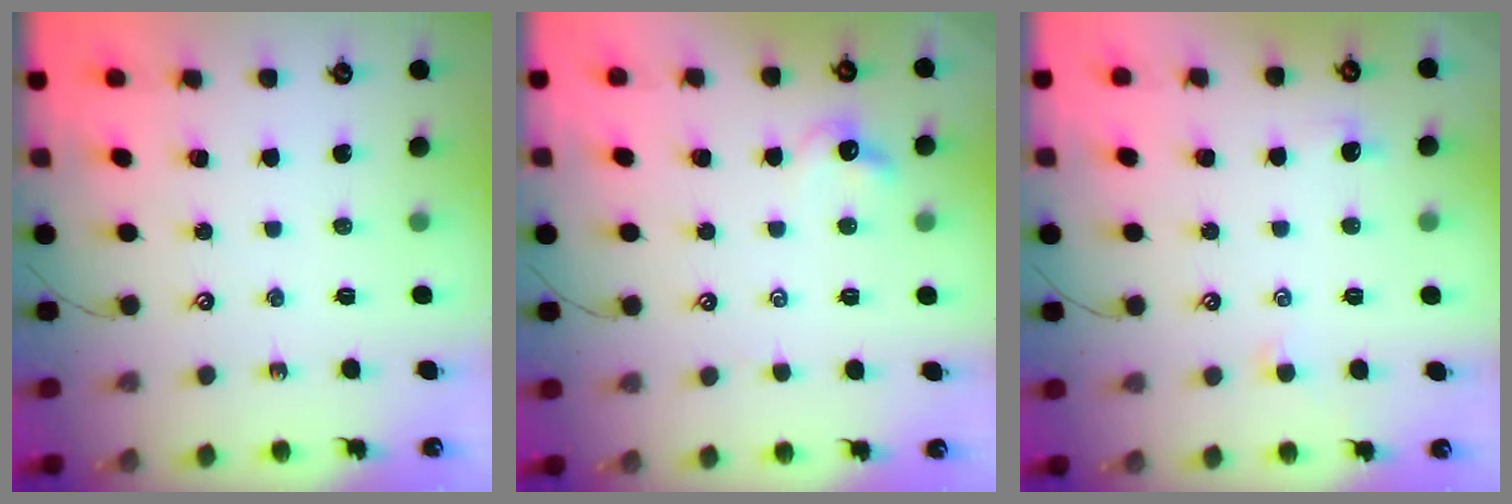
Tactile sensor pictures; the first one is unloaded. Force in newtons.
{"total": 2.5, "press": 2.4, "slide": 0.6}
{"total": 0.5, "press": 0.1, "slide": 0.5}